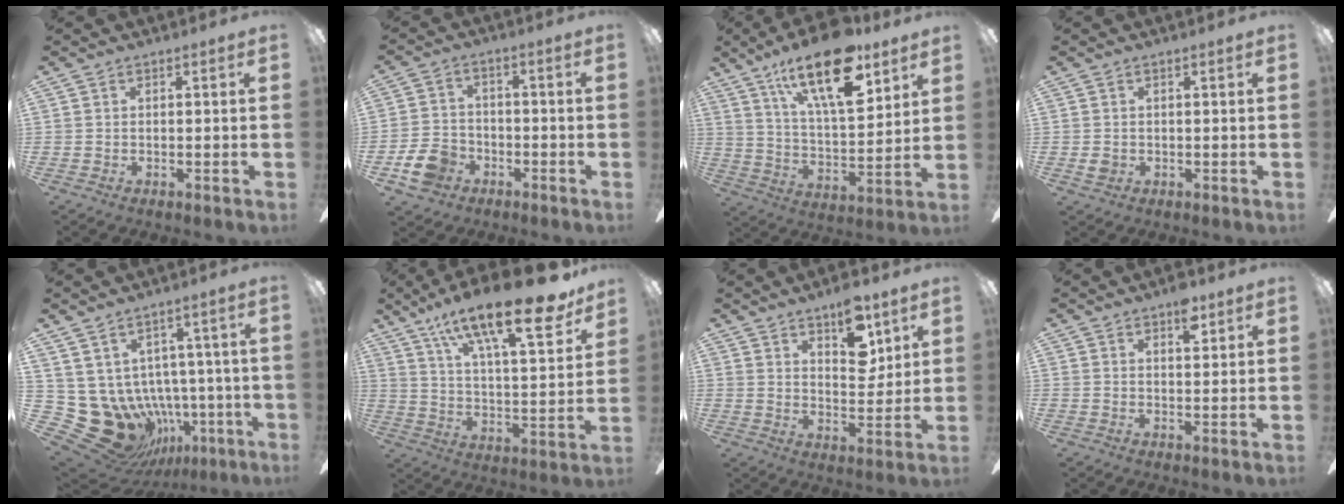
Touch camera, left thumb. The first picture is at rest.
{"total": 8.5, "force": [-4.3, 6.3, 3.8], "torque": [-0.095, 0.030, -0.081]}
{"total": 22.3, "force": [13.8, 8.6, 15.2], "torque": [-0.248, -0.068, 0.229]}
{"total": 1.6, "force": [0.0, 1.4, 0.8], "torque": [-0.015, 0.004, 0.000]}
{"total": 15.0, "force": [-3.3, 12.6, 7.4], "torque": [-0.188, -0.009, -0.019]}
{"total": 24.1, "force": [17.0, 6.1, 15.9], "torque": [-0.255, -0.106, 0.274]}
{"total": 10.7, "force": [7.1, 4.4, 6.6], "torque": [-0.090, -0.033, 0.121]}
{"total": 5.2, "force": [3.4, 2.1, 3.3], "torque": [-0.033, -0.016, 0.052]}